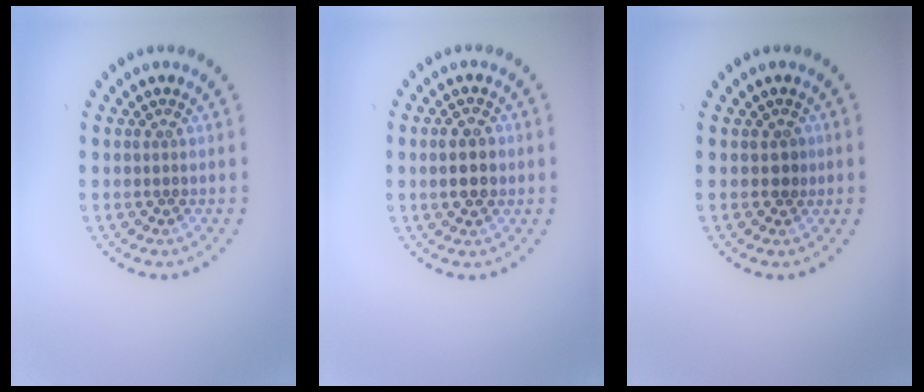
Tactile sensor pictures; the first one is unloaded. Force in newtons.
{"total": 3.1, "press": 3.1, "slide": 0.1}
{"total": 1.1, "press": 0.9, "slide": 0.6}